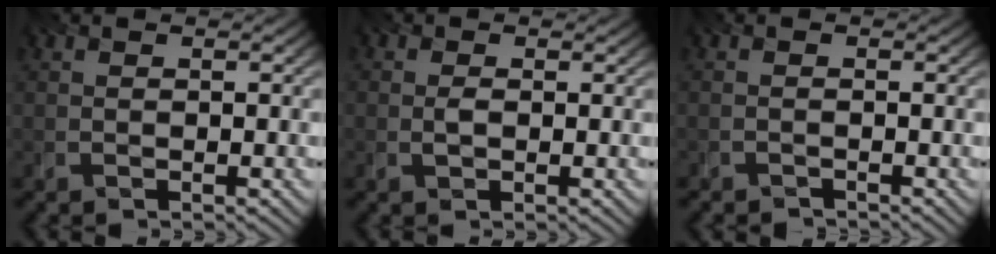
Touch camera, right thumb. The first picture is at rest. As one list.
[{"total": 1.2, "force": [0.0, 0.9, 0.8], "torque": [-0.019, -0.002, -0.001]}, {"total": 1.0, "force": [-0.9, 0.1, -0.4], "torque": [0.006, -0.004, -0.020]}]